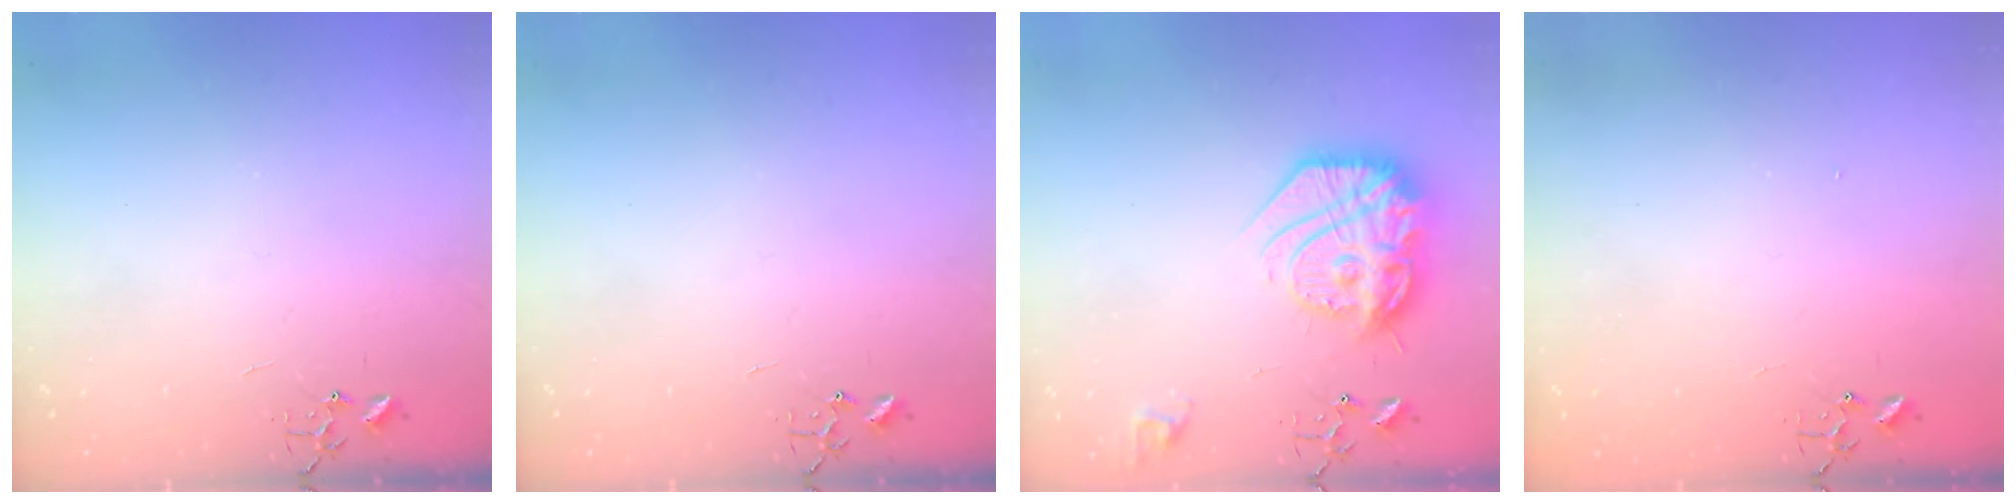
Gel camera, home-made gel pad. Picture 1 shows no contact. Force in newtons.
{"total": 0.0}
{"total": 23.1, "press": 23.0, "slide": 2.4}
{"total": 1.2, "press": 1.2, "slide": 0.1}